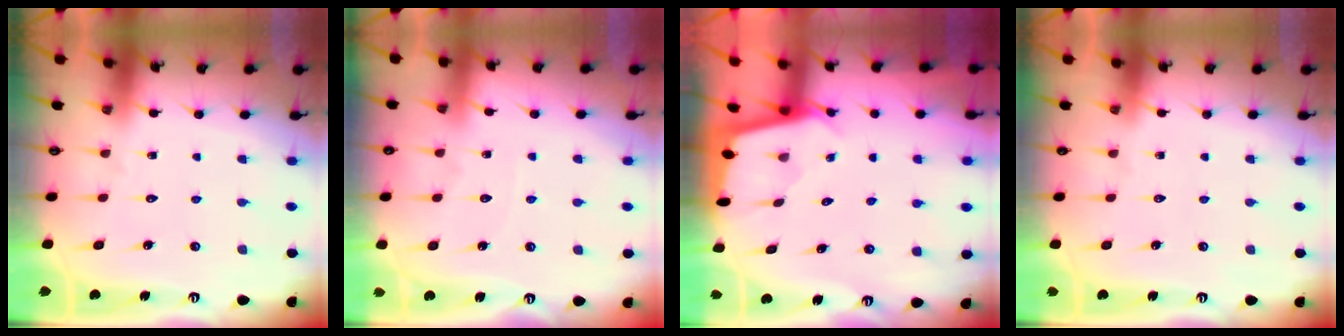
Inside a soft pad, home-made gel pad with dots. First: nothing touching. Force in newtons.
{"total": 3.5, "press": 3.5, "slide": 0.2}
{"total": 1.9, "press": 1.9, "slide": 0.2}
{"total": 0.0}